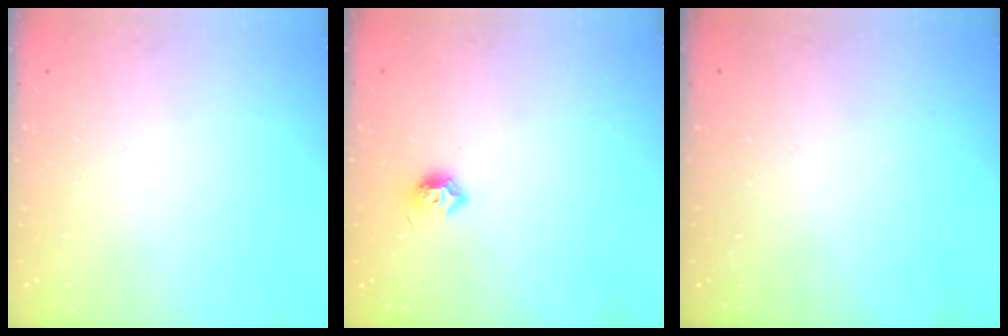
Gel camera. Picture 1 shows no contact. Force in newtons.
{"total": 6.8, "press": 6.7, "slide": 0.8}
{"total": 0.0}